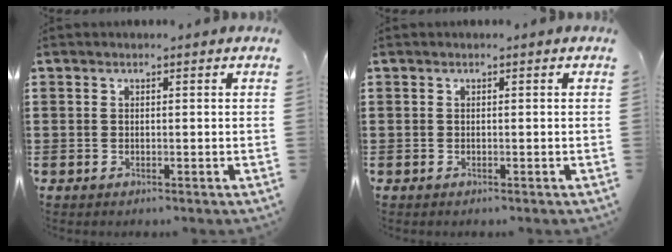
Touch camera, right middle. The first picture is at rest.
{"total": 0.0}